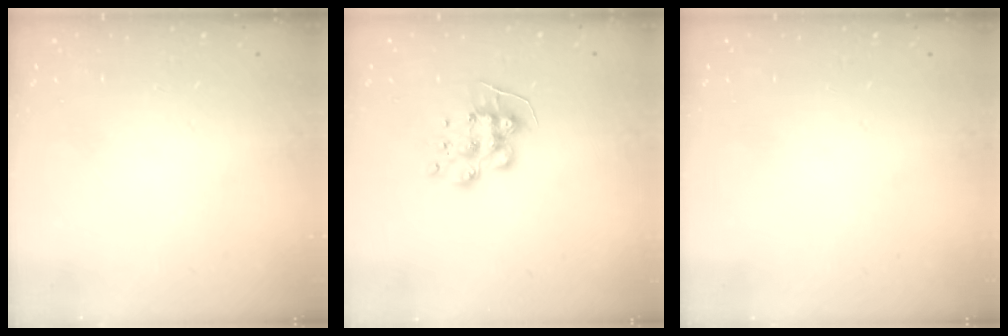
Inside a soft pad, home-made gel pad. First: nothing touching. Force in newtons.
{"total": 9.0, "press": 9.0, "slide": 0.4}
{"total": 0.0}